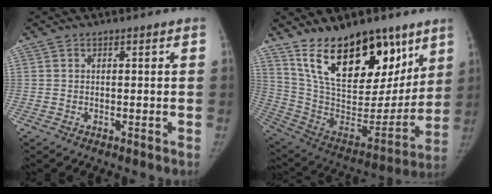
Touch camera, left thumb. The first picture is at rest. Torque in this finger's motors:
{"motor_torque": [2.67, 1.68, 1.34, -1.44, 0.17]}